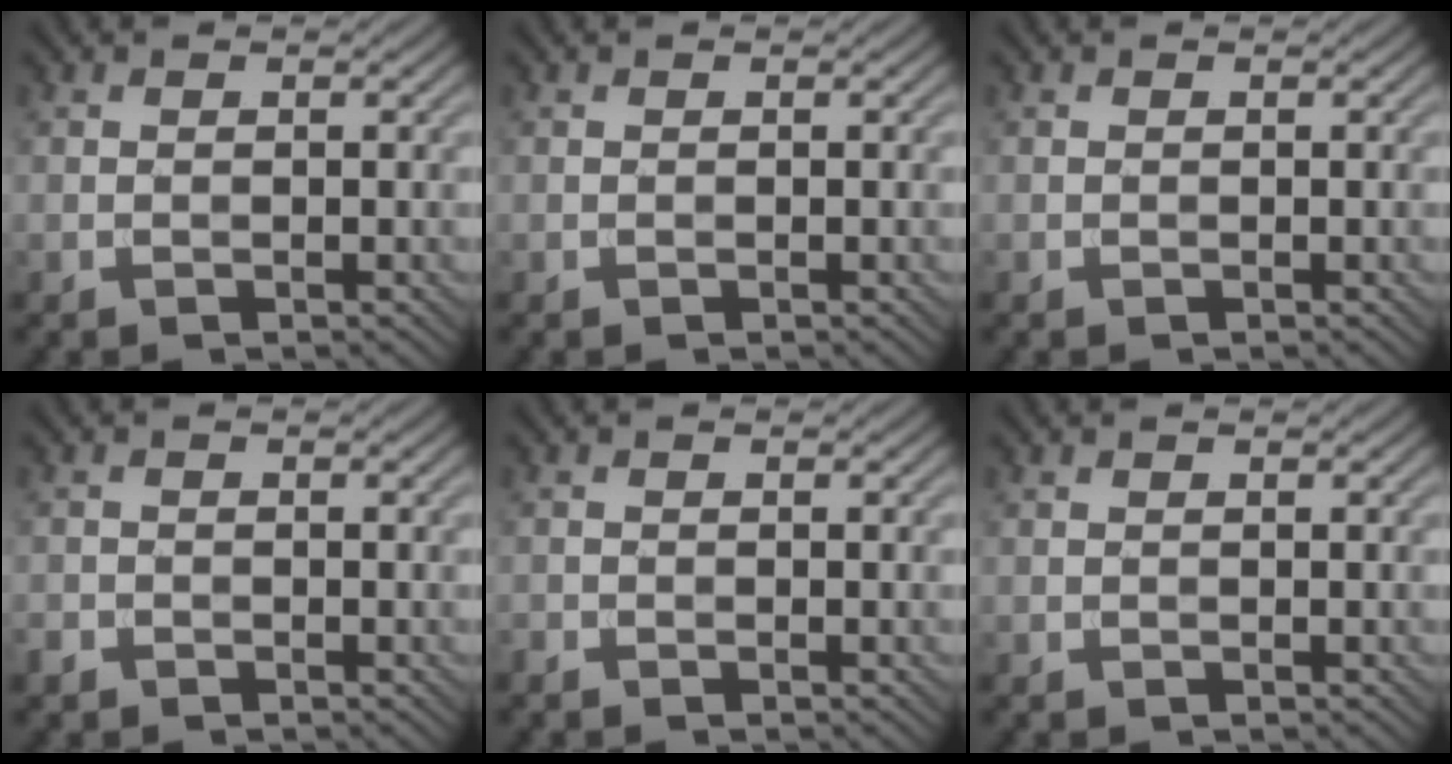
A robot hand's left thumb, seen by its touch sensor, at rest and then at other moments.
{"total": 0.0}
{"total": 0.0}
{"total": 1.2, "force": [-0.9, 0.7, 0.3], "torque": [-0.006, -0.003, -0.022]}
{"total": 0.7, "force": [-0.6, 0.1, 0.1], "torque": [-0.003, -0.003, -0.015]}
{"total": 0.0}